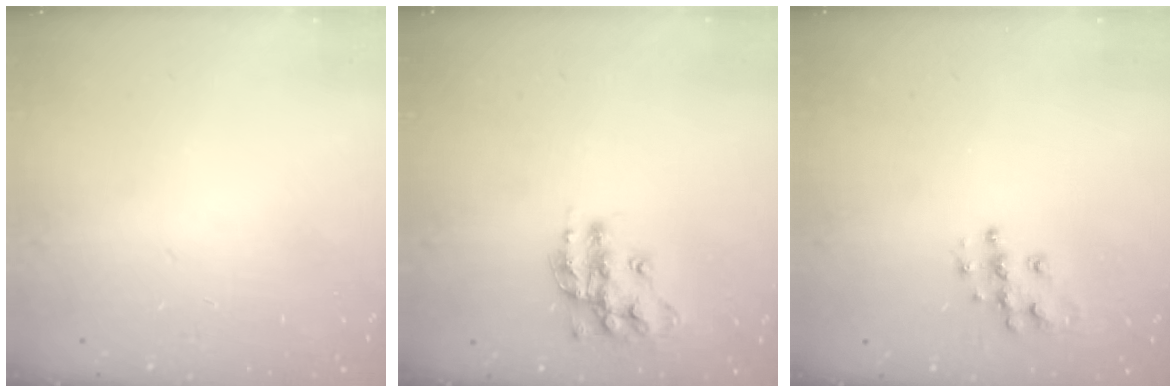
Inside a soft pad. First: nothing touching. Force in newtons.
{"total": 13.8, "press": 13.8, "slide": 0.8}
{"total": 8.5, "press": 8.5, "slide": 0.4}